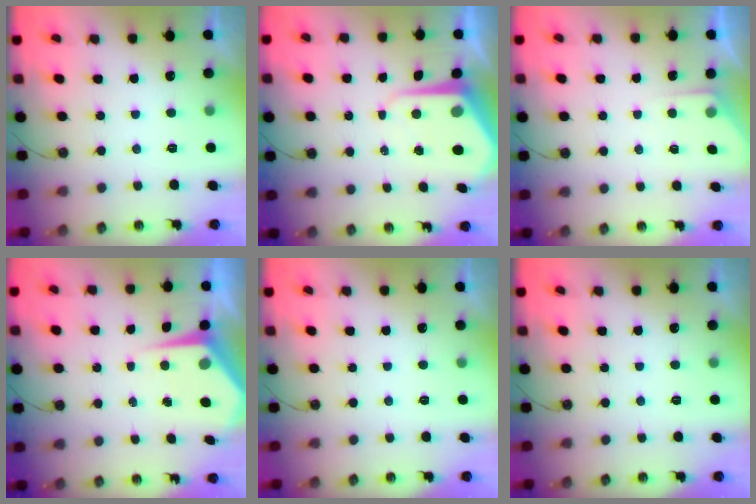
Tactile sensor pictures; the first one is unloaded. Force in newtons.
{"total": 7.8, "press": 7.7, "slide": 0.7}
{"total": 3.6, "press": 3.6, "slide": 0.3}
{"total": 5.5, "press": 5.5, "slide": 0.4}
{"total": 0.0}
{"total": 0.0}